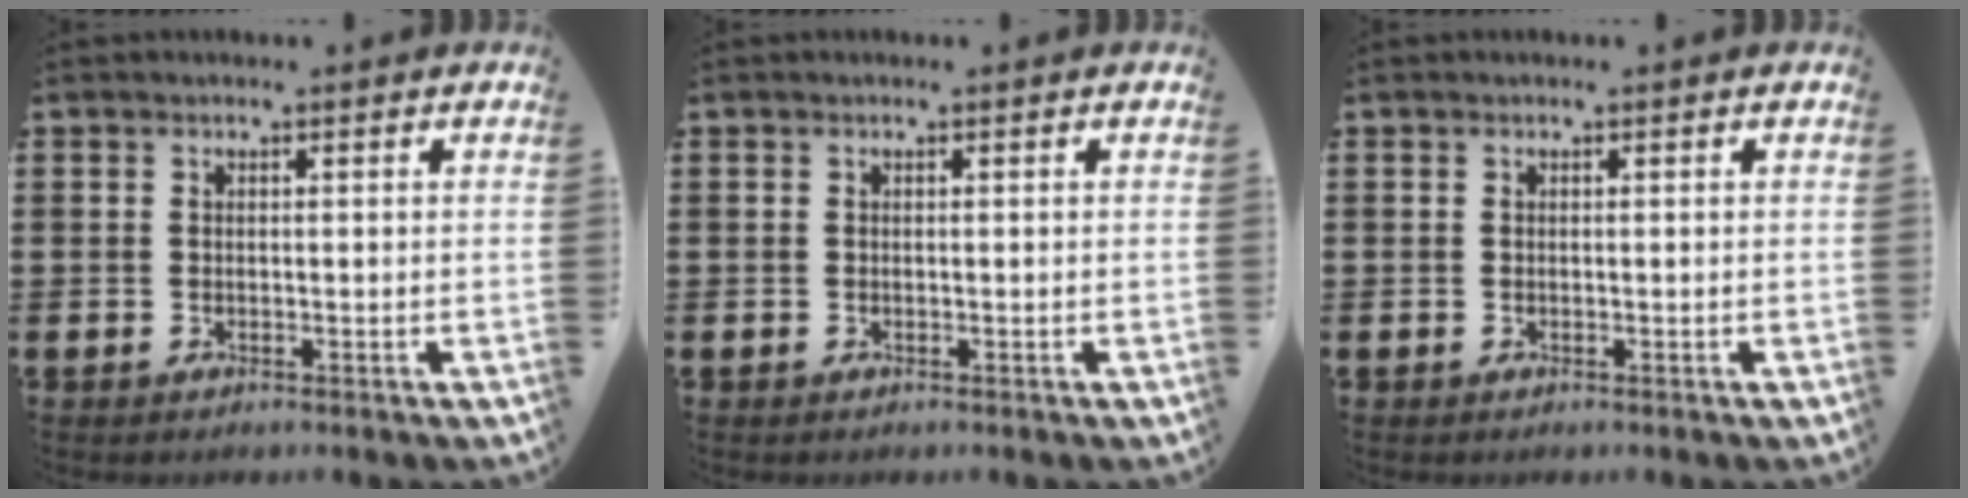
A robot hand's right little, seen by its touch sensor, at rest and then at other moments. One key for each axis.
{"total": 0.0}
{"total": 0.0}